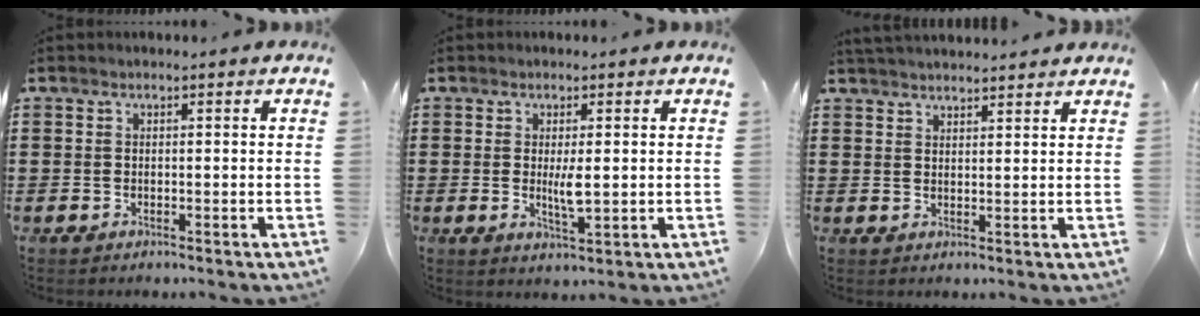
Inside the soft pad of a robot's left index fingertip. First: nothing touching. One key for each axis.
{"total": 3.6, "fx": 0.3, "fy": 0.8, "fz": 3.5, "tx": -0.066, "ty": 0.000, "tz": 0.004}
{"total": 2.8, "fx": 2.8, "fy": 0.0, "fz": 0.3, "tx": -0.014, "ty": -0.004, "tz": 0.055}